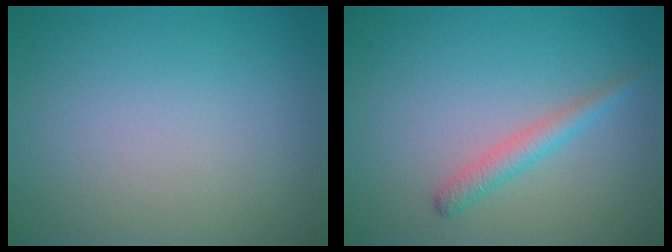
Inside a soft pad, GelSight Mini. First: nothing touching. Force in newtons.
{"total": 1.9, "press": 1.9, "slide": 0.0}